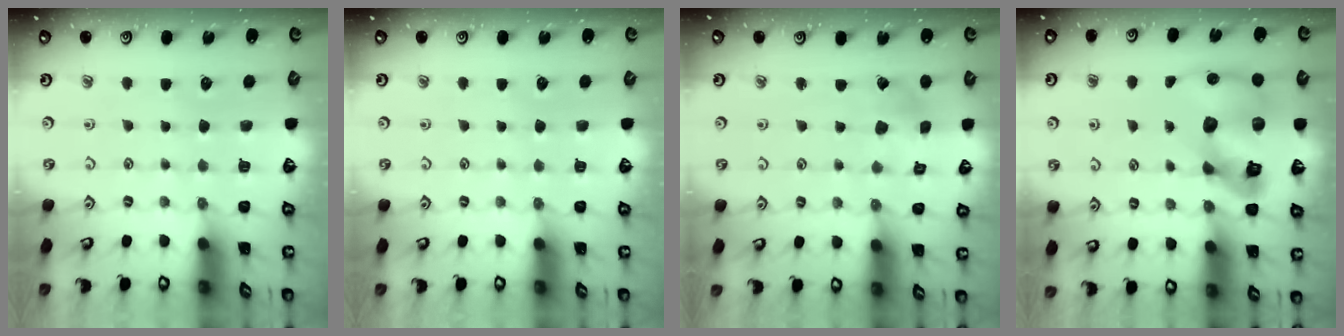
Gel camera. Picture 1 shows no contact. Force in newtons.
{"total": 0.0}
{"total": 2.2, "press": 2.2, "slide": 0.3}
{"total": 18.5, "press": 18.4, "slide": 2.6}